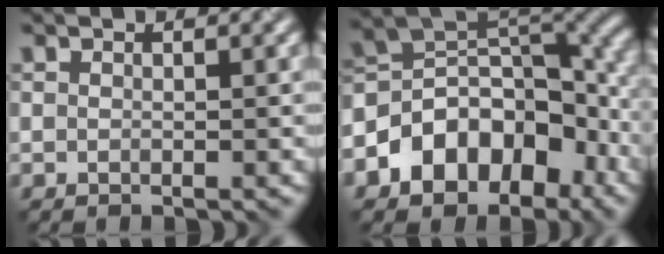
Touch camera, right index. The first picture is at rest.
{"total": 11.1, "force": [-3.8, 7.7, 7.0], "torque": [-0.115, 0.012, -0.072]}